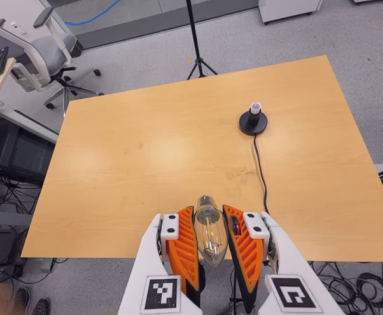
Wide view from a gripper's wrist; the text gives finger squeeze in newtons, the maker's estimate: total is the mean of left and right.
{"total": 20.0, "left": 21.5, "right": 18.5}